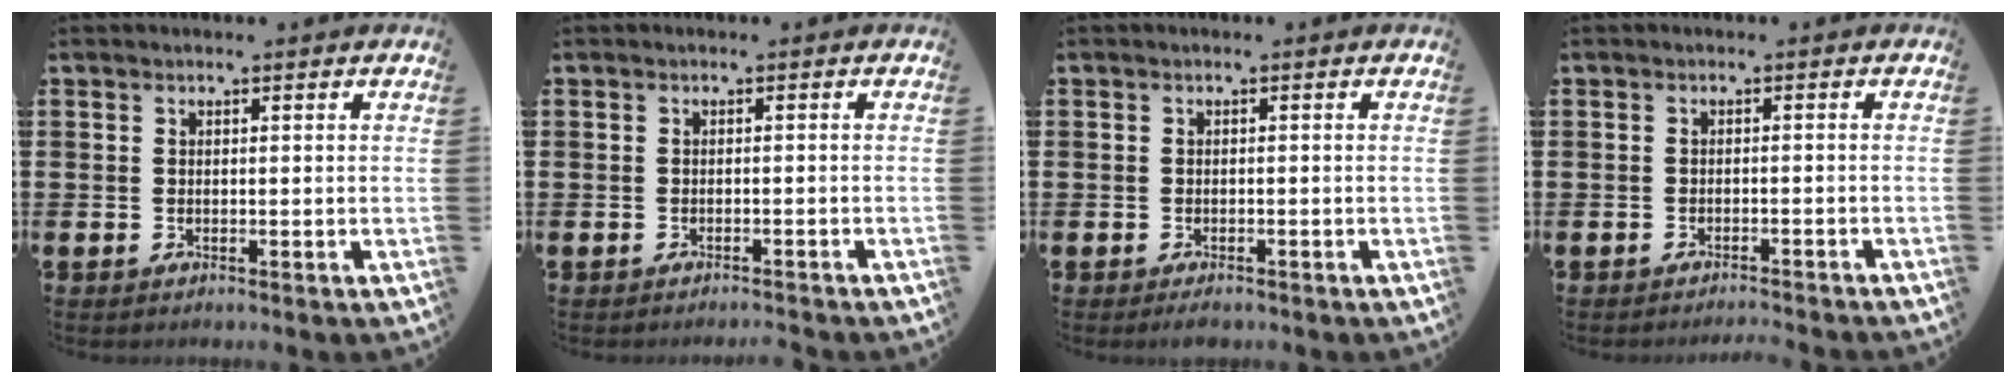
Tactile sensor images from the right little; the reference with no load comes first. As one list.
[{"total": 0.8, "force": [-0.8, -0.2, 0.1], "torque": [-0.001, 0.000, -0.017]}, {"total": 0.7, "force": [-0.5, 0.2, 0.3], "torque": [-0.008, -0.001, -0.011]}, {"total": 1.2, "force": [-1.2, -0.2, 0.0], "torque": [0.000, 0.003, -0.025]}]